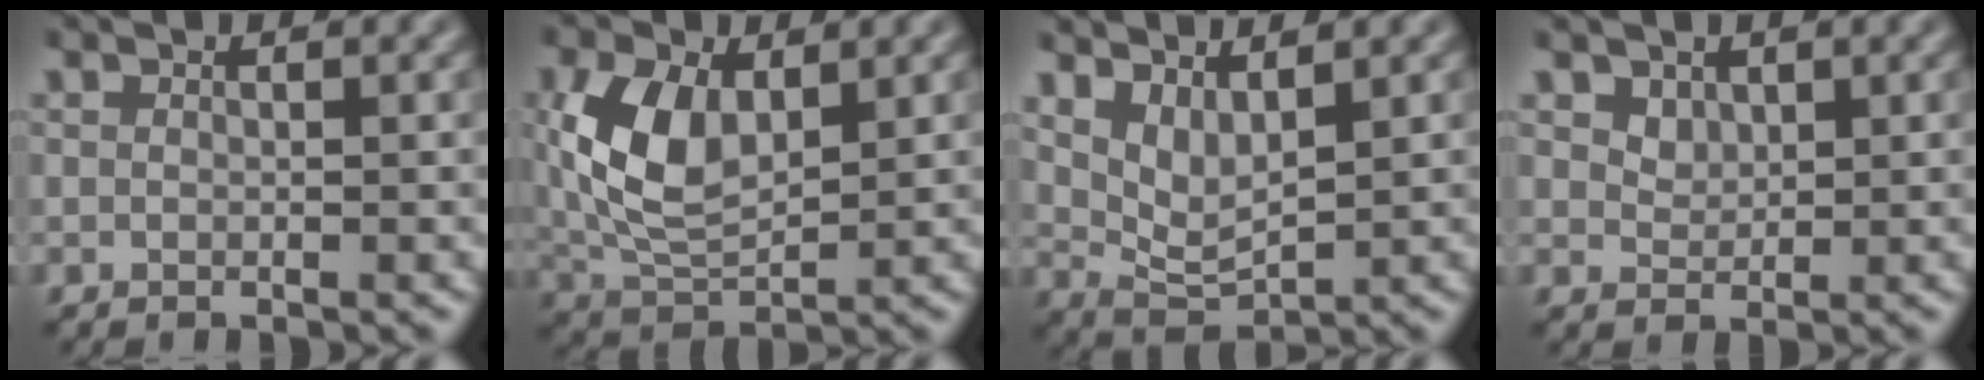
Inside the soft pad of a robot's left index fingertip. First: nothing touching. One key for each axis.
{"total": 6.2, "fx": 1.0, "fy": 3.7, "fz": 4.9, "tx": -0.115, "ty": 0.003, "tz": 0.028}
{"total": 2.7, "fx": 1.6, "fy": 0.9, "fz": 2.0, "tx": -0.054, "ty": -0.007, "tz": 0.047}
{"total": 1.3, "fx": 0.8, "fy": 1.0, "fz": 0.3, "tx": -0.013, "ty": -0.006, "tz": 0.029}